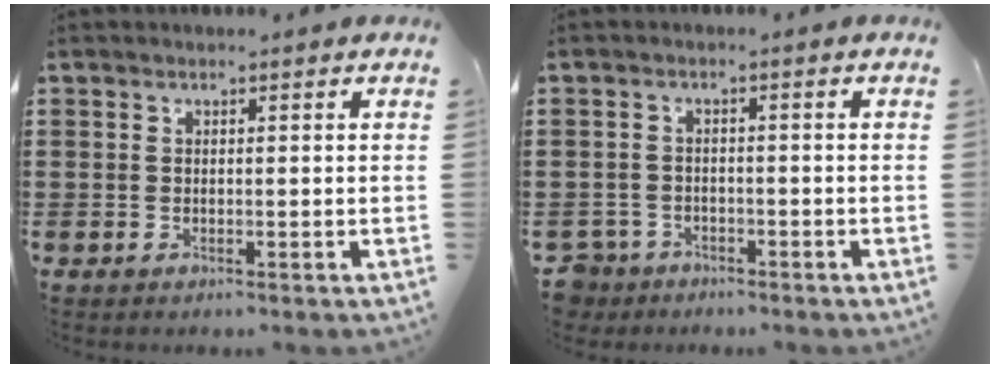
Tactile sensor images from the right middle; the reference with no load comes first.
{"total": 2.5, "force": [-2.3, 1.0, 0.0], "torque": [-0.023, -0.005, -0.056]}